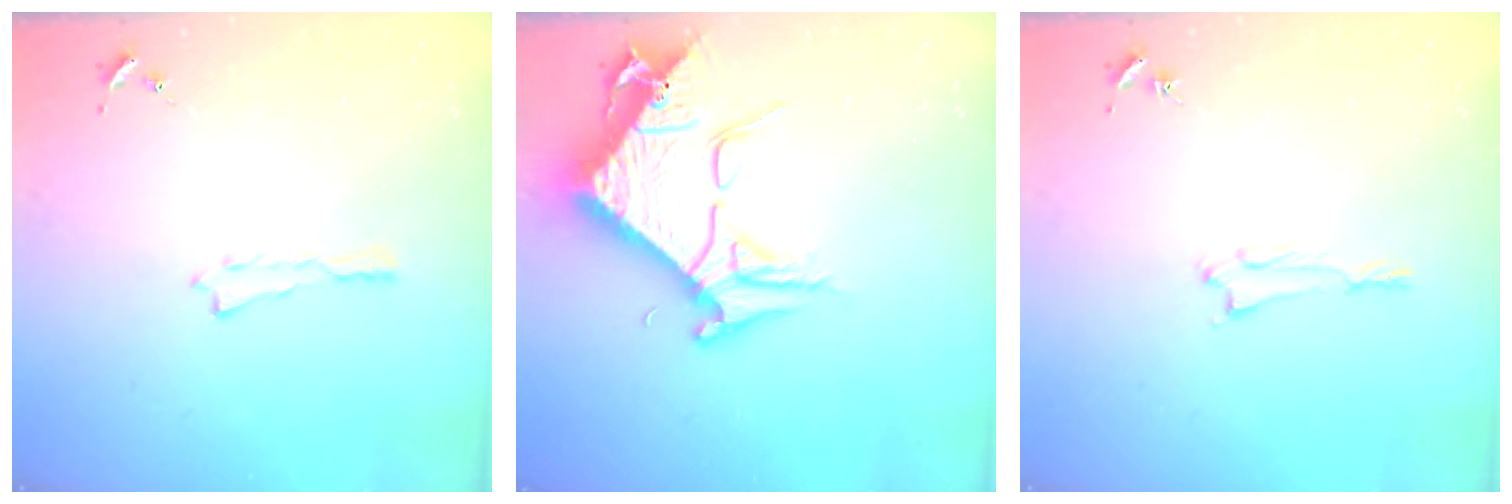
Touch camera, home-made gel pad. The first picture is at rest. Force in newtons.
{"total": 9.8, "press": 9.8, "slide": 1.1}
{"total": 1.2, "press": 1.2, "slide": 0.1}